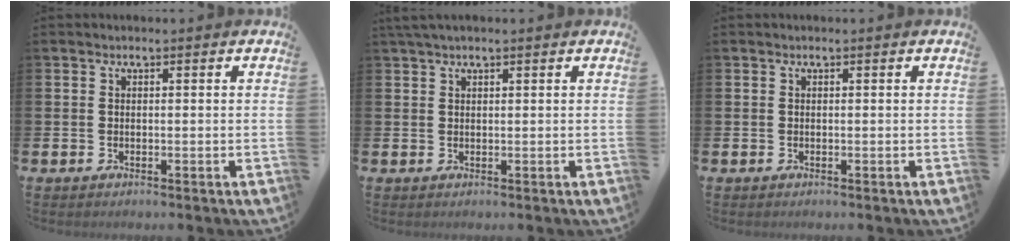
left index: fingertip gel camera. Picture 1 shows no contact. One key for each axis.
{"total": 1.7, "fx": 1.3, "fy": 0.2, "fz": 1.0, "tx": -0.013, "ty": 0.000, "tz": 0.022}
{"total": 0.0}